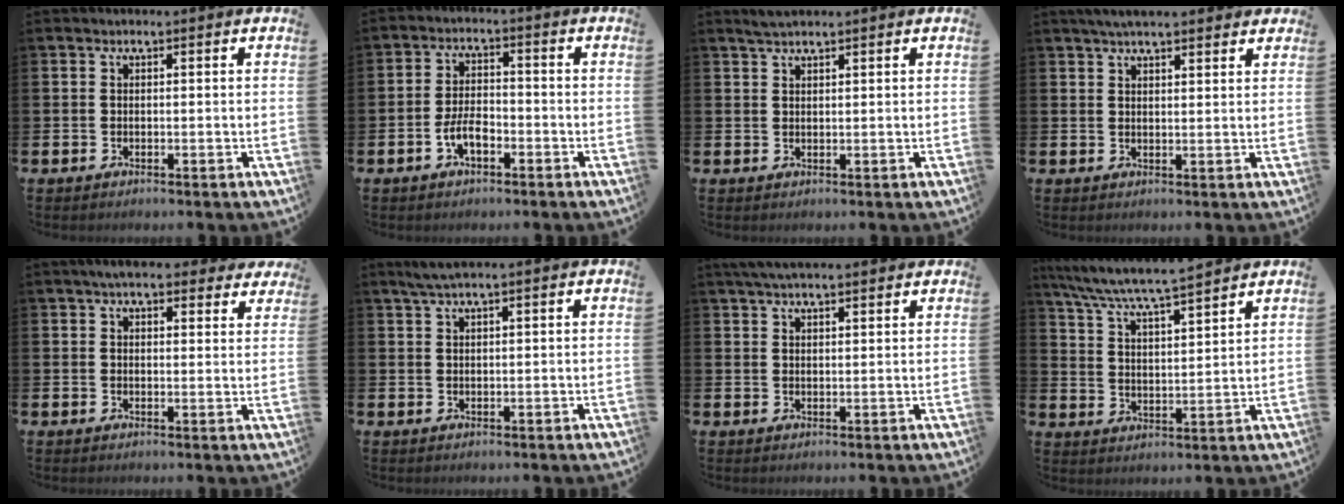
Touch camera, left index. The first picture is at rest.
{"total": 3.9, "force": [-1.8, 1.9, 2.9], "torque": [-0.057, 0.006, -0.035]}
{"total": 2.0, "force": [1.8, 0.3, 0.8], "torque": [-0.014, 0.002, 0.032]}
{"total": 3.6, "force": [3.3, 0.6, 1.5], "torque": [-0.031, -0.006, 0.059]}
{"total": 5.2, "force": [4.5, 1.6, 2.1], "torque": [-0.032, -0.016, 0.078]}
{"total": 2.2, "force": [1.6, 0.0, 1.6], "torque": [-0.036, 0.003, 0.029]}
{"total": 3.7, "force": [3.3, 0.5, 1.4], "torque": [-0.032, -0.004, 0.061]}
{"total": 6.6, "force": [6.3, 0.1, 1.9], "torque": [-0.061, -0.048, 0.107]}